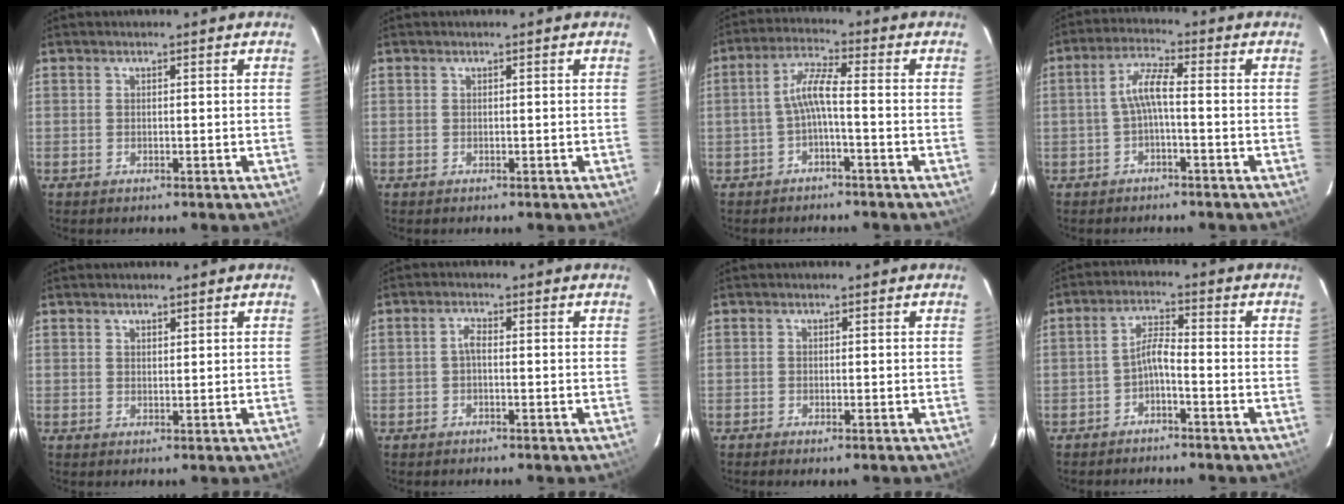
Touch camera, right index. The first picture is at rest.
{"total": 0.0}
{"total": 4.9, "force": [-1.8, 0.5, 4.5], "torque": [-0.104, 0.014, -0.032]}
{"total": 4.7, "force": [-1.3, 0.7, 4.4], "torque": [-0.098, 0.013, -0.025]}
{"total": 1.3, "force": [1.0, 0.6, 0.4], "torque": [-0.004, 0.002, 0.017]}
{"total": 1.7, "force": [-0.3, 0.7, 1.5], "torque": [-0.031, 0.008, -0.008]}
{"total": 0.7, "force": [-0.5, 0.1, 0.5], "torque": [-0.010, -0.001, -0.009]}
{"total": 3.5, "force": [-2.2, 0.6, 2.6], "torque": [-0.061, 0.014, -0.040]}